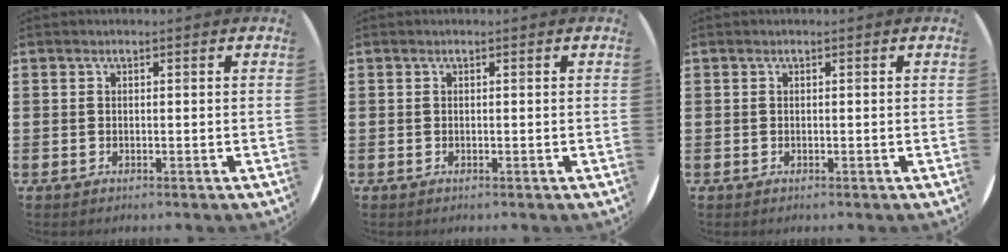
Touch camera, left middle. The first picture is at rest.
{"total": 0.0}
{"total": 0.0}